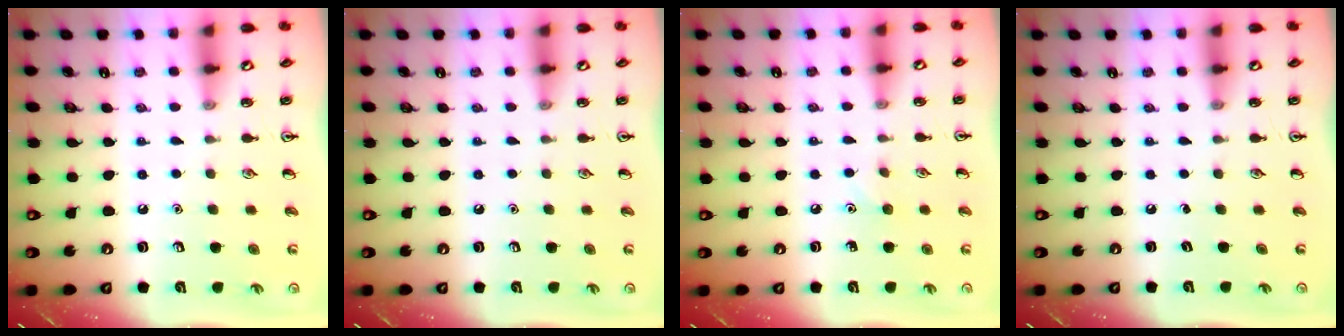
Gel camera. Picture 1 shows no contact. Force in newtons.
{"total": 0.0}
{"total": 4.1, "press": 3.9, "slide": 1.4}
{"total": 0.0}